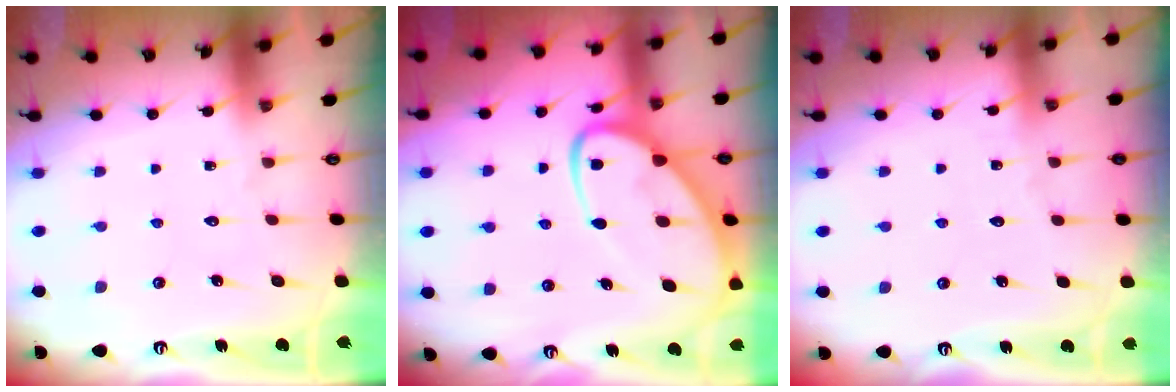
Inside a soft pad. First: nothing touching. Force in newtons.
{"total": 12.5, "press": 12.4, "slide": 1.2}
{"total": 2.5, "press": 2.5, "slide": 0.3}